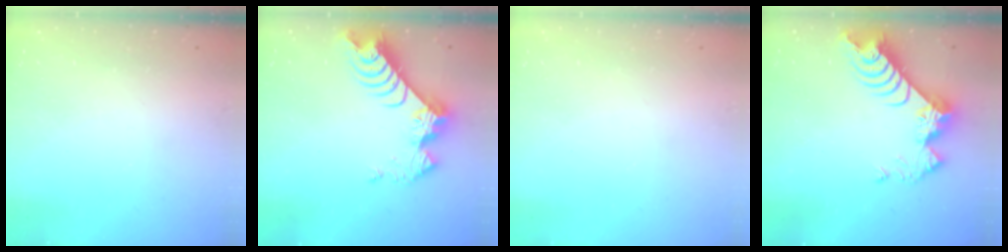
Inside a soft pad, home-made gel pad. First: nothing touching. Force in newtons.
{"total": 9.5, "press": 9.5, "slide": 0.8}
{"total": 0.0}
{"total": 9.9, "press": 9.9, "slide": 0.8}